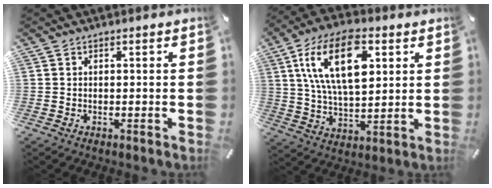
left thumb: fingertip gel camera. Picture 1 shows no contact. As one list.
[{"total": 17.9, "force": [6.4, 9.4, 13.8], "torque": [-0.279, 0.000, 0.104]}]